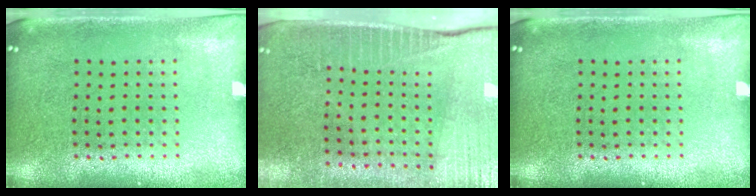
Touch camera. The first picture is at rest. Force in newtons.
{"total": 3.7, "press": 3.4, "slide": 1.5}
{"total": 0.0}